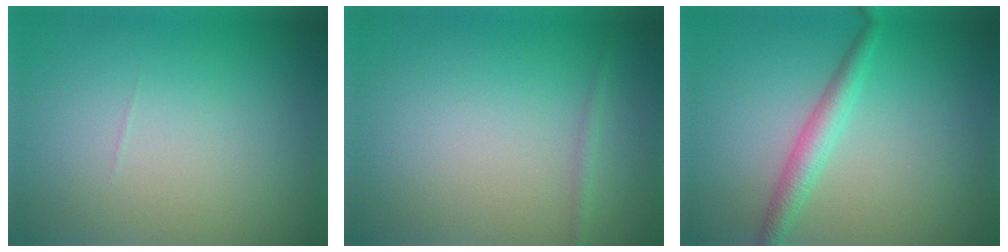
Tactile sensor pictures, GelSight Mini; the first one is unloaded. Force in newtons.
{"total": 0.8, "press": 0.8, "slide": 0.0}
{"total": 2.5, "press": 2.5, "slide": 0.1}